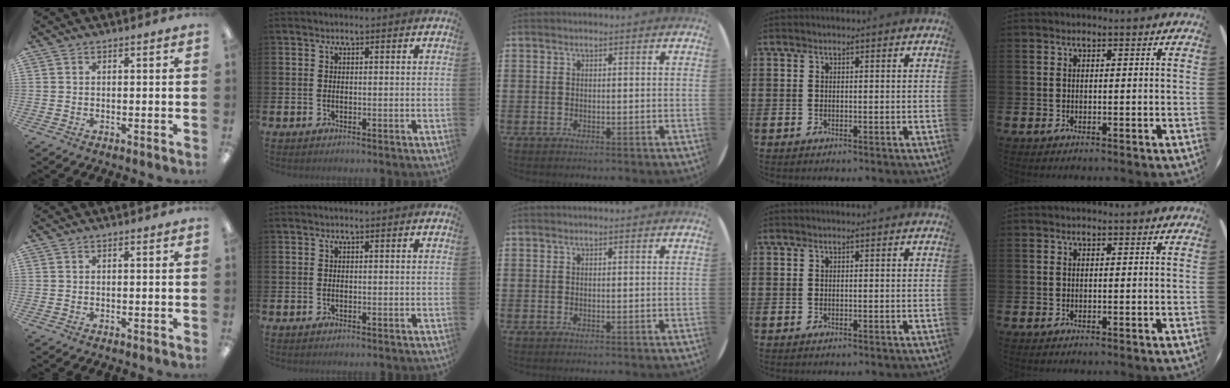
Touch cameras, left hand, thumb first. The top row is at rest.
{}